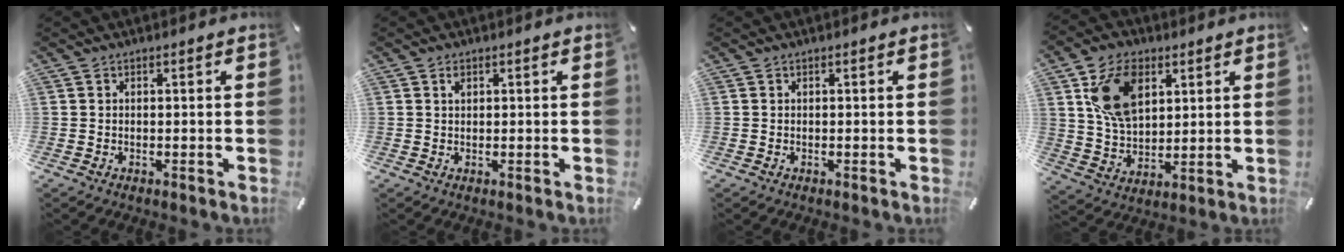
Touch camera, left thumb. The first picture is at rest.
{"total": 1.1, "force": [0.6, 0.6, 0.6], "torque": [-0.006, -0.001, 0.009]}
{"total": 0.0}
{"total": 13.6, "force": [5.5, 9.2, 8.3], "torque": [-0.174, -0.002, 0.101]}